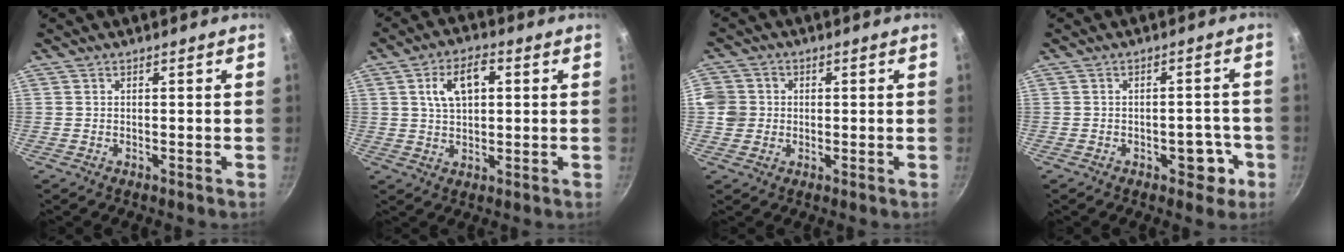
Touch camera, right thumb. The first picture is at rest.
{"total": 8.6, "force": [2.2, 4.9, 6.7], "torque": [-0.096, 0.010, 0.036]}
{"total": 5.8, "force": [0.0, 5.5, 1.7], "torque": [-0.011, 0.005, -0.010]}
{"total": 5.4, "force": [-2.2, 3.3, 3.7], "torque": [-0.019, 0.018, -0.025]}